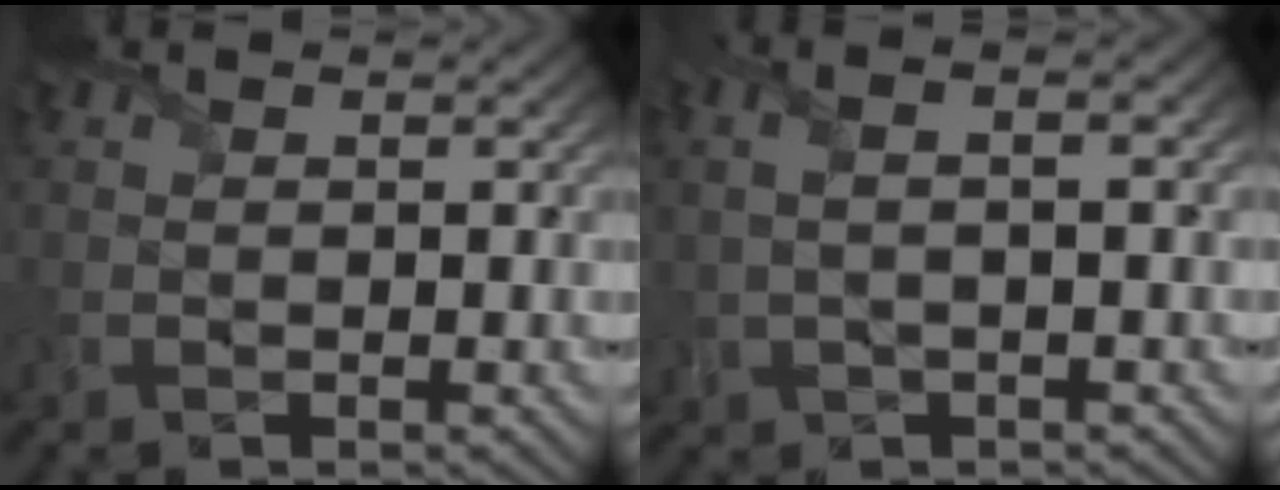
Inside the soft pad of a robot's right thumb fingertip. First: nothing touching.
{"total": 4.5, "force": [0.1, 1.2, 4.4], "torque": [-0.094, 0.006, -0.004]}